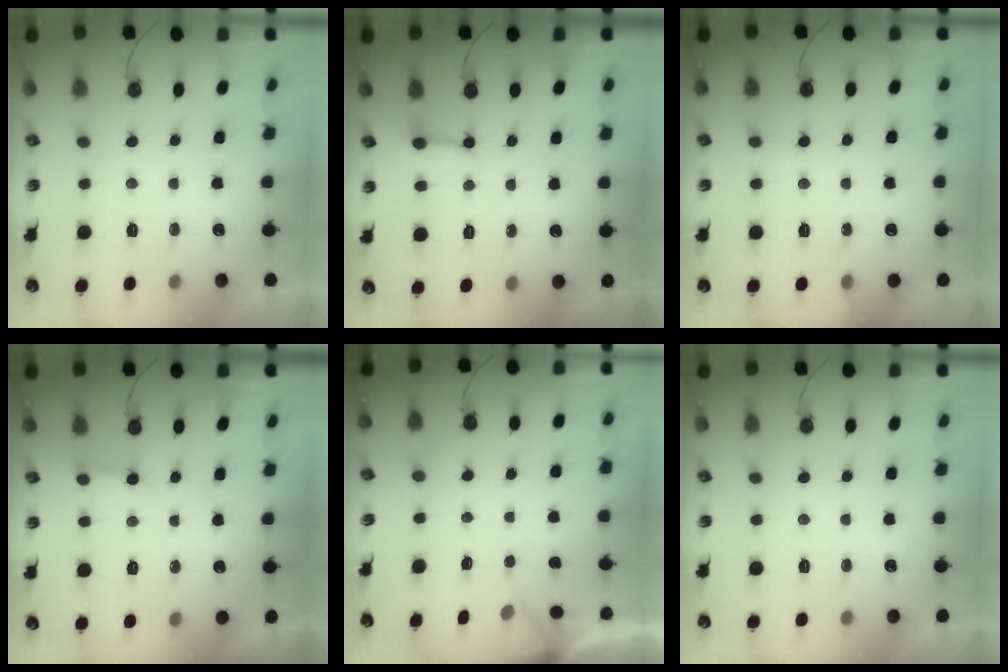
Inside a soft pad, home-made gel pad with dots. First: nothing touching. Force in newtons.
{"total": 3.3, "press": 3.2, "slide": 0.4}
{"total": 5.3, "press": 5.3, "slide": 0.4}
{"total": 2.6, "press": 2.6, "slide": 0.1}
{"total": 2.4, "press": 2.4, "slide": 0.3}
{"total": 0.0}